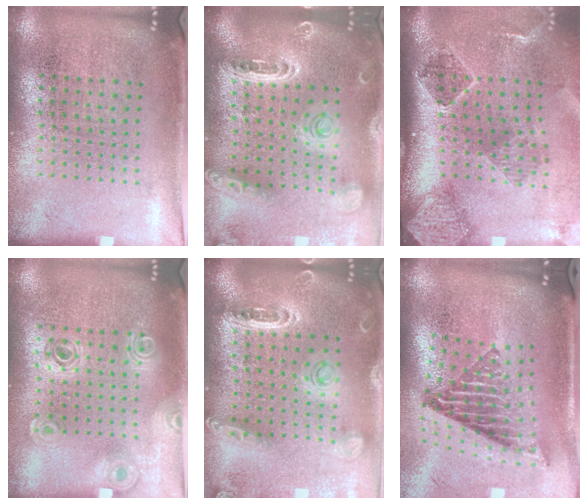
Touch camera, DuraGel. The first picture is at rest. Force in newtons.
{"total": 1.9, "press": 1.9, "slide": 0.5}
{"total": 2.8, "press": 1.9, "slide": 2.1}
{"total": 0.9, "press": 0.9, "slide": 0.1}
{"total": 1.4, "press": 1.4, "slide": 0.0}
{"total": 2.1, "press": 1.5, "slide": 1.6}